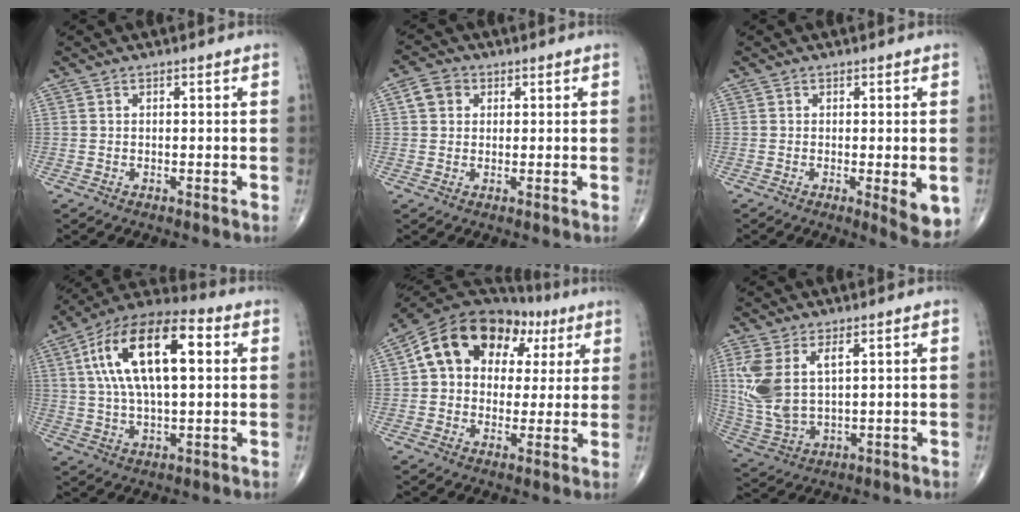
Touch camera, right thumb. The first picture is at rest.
{"total": 4.1, "force": [1.1, 3.4, 1.9], "torque": [-0.023, 0.006, 0.017]}
{"total": 5.6, "force": [-1.3, 1.7, 5.2], "torque": [-0.068, -0.015, -0.017]}
{"total": 20.3, "force": [4.9, 9.1, 17.5], "torque": [-0.305, 0.022, 0.075]}
{"total": 18.7, "force": [5.5, 13.7, 11.5], "torque": [-0.157, 0.030, 0.084]}
{"total": 11.1, "force": [3.3, 5.6, 8.9], "torque": [-0.200, -0.007, 0.081]}